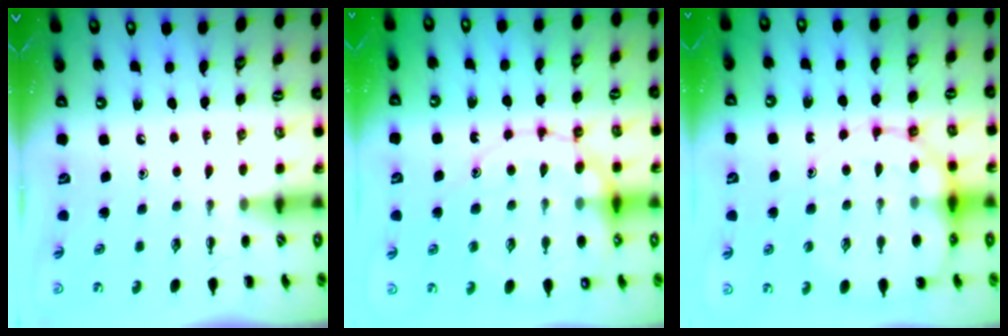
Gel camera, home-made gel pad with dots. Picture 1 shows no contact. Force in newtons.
{"total": 16.5, "press": 16.4, "slide": 2.4}
{"total": 14.1, "press": 13.7, "slide": 3.4}